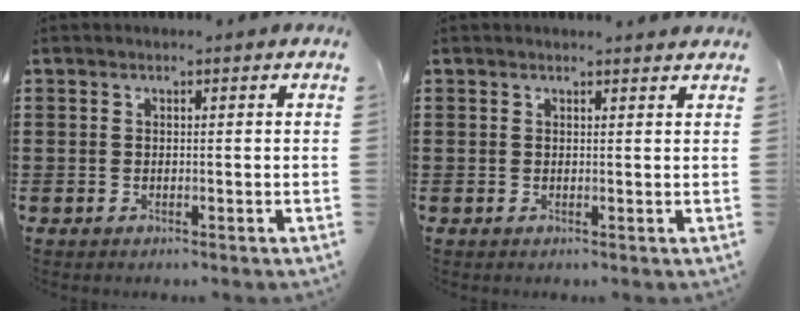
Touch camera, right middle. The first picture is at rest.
{"total": 0.9, "force": [0.9, 0.0, 0.2], "torque": [0.002, -0.003, 0.015]}